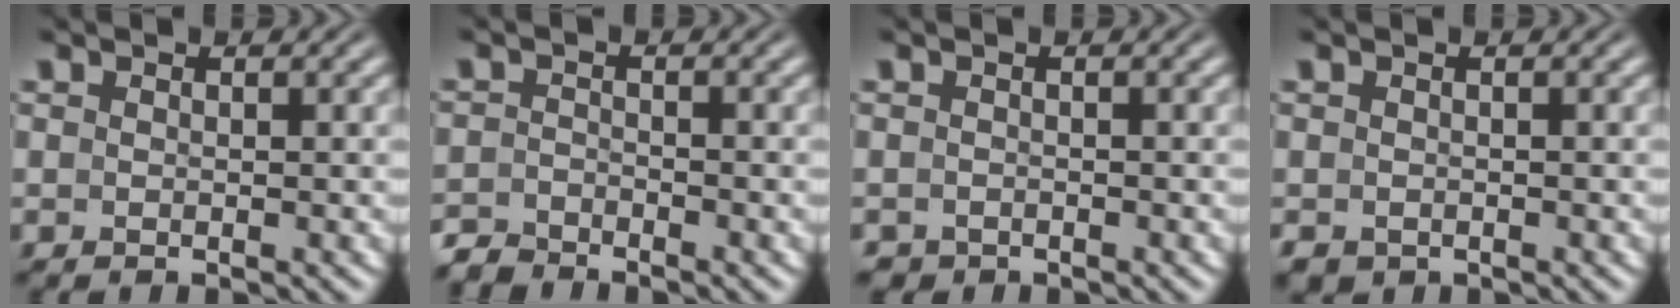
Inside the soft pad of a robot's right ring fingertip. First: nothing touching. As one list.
[{"total": 2.5, "force": [-2.5, 0.3, -0.1], "torque": [0.001, -0.010, -0.045]}, {"total": 1.9, "force": [-1.6, 0.9, 0.0], "torque": [-0.008, -0.019, -0.021]}, {"total": 2.4, "force": [-1.6, 1.6, 0.6], "torque": [-0.023, -0.023, -0.016]}]